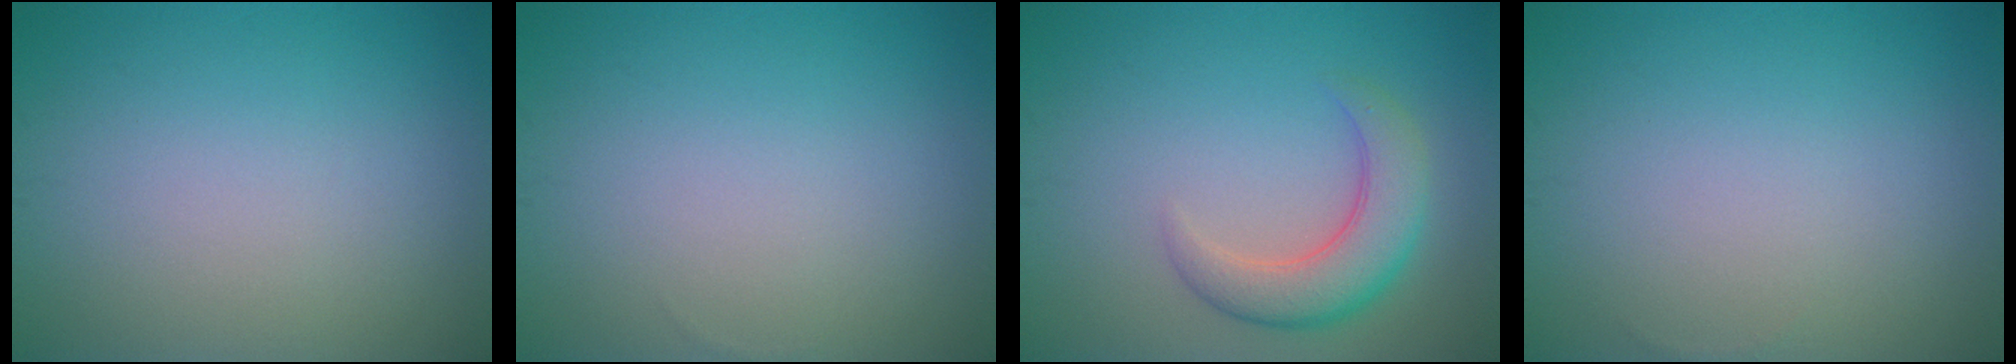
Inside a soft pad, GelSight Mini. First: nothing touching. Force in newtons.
{"total": 0.0}
{"total": 4.6, "press": 4.5, "slide": 0.5}
{"total": 0.0}